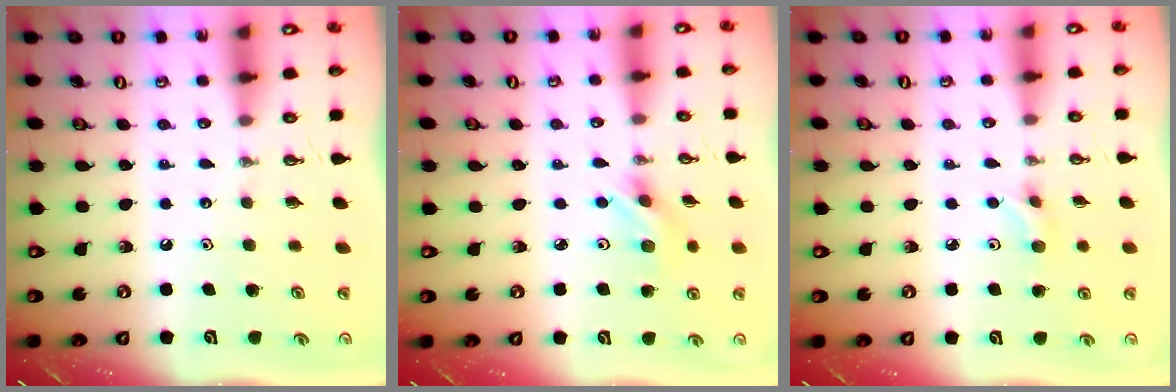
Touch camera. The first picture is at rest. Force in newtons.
{"total": 3.8, "press": 3.8, "slide": 0.3}
{"total": 3.8, "press": 3.7, "slide": 0.6}